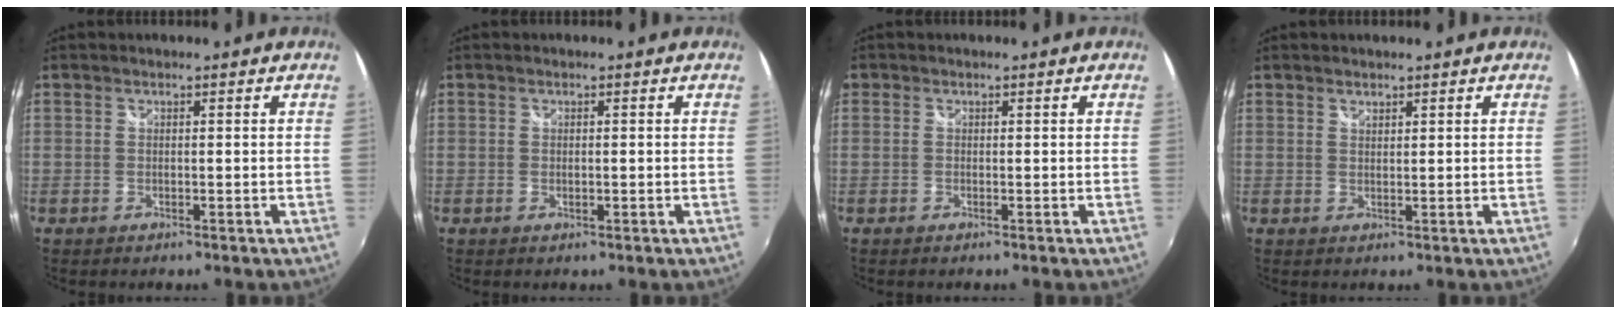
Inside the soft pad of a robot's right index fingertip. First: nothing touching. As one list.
[{"total": 0.8, "force": [0.0, 0.3, 0.7], "torque": [-0.015, -0.001, -0.002]}, {"total": 0.8, "force": [-0.3, 0.7, 0.2], "torque": [-0.005, -0.003, -0.012]}, {"total": 1.1, "force": [0.9, 0.5, 0.3], "torque": [-0.002, 0.000, 0.016]}]